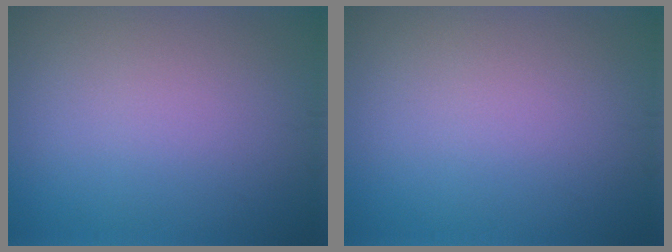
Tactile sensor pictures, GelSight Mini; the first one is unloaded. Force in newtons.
{"total": 0.0}